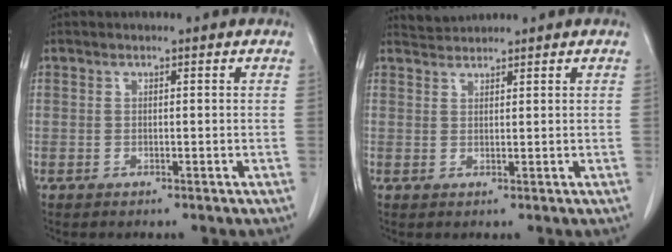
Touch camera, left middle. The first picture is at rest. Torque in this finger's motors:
{"motor_torque": [0.04, -0.09, -0.07, -0.02]}